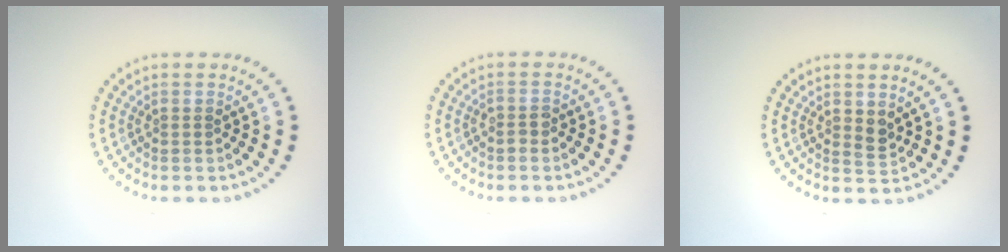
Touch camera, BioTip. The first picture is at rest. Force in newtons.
{"total": 0.8, "press": 0.7, "slide": 0.4}
{"total": 1.2, "press": 1.0, "slide": 0.5}